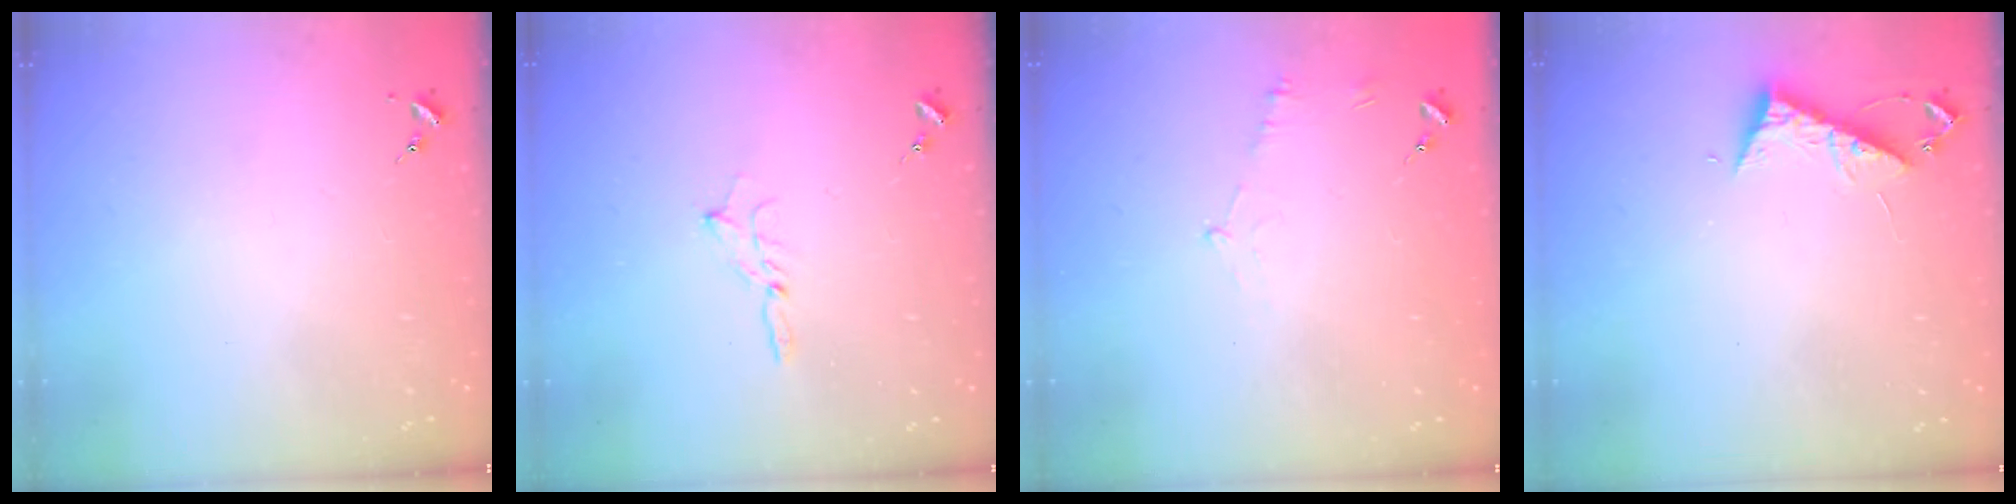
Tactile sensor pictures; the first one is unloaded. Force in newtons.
{"total": 2.5, "press": 2.5, "slide": 0.2}
{"total": 4.5, "press": 4.2, "slide": 1.4}
{"total": 7.7, "press": 7.6, "slide": 0.6}